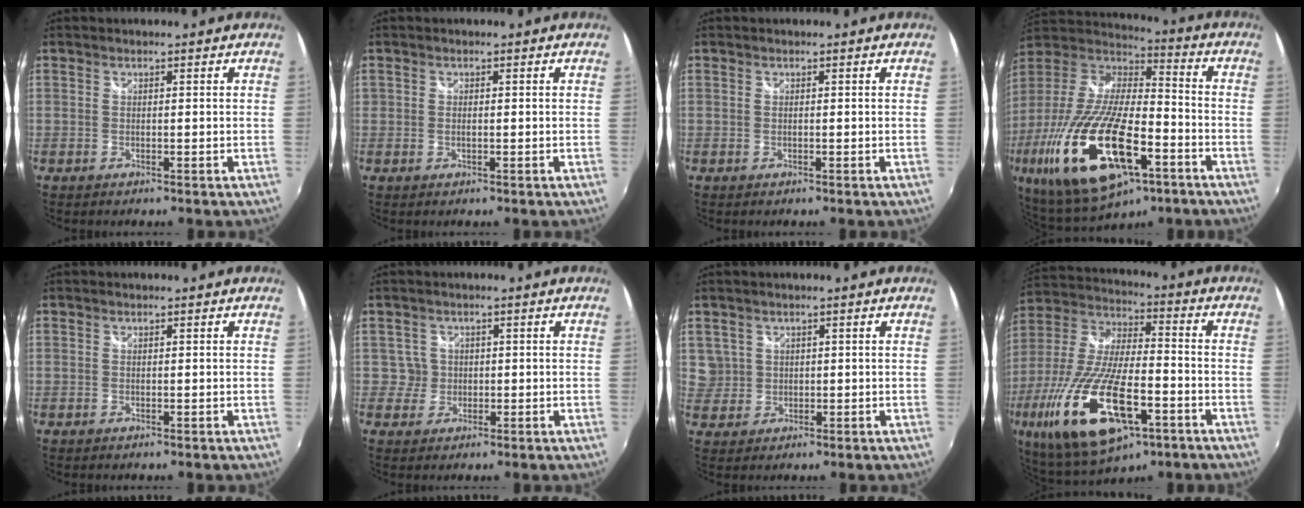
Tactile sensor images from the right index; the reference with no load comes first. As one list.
[{"total": 0.7, "force": [-0.1, 0.5, 0.4], "torque": [-0.009, -0.001, -0.003]}, {"total": 0.0}, {"total": 28.7, "force": [-11.7, 11.4, 23.5], "torque": [-0.487, -0.062, -0.202]}, {"total": 0.0}, {"total": 2.5, "force": [0.1, 2.5, -0.3], "torque": [0.011, 0.012, 0.004]}, {"total": 3.5, "force": [1.1, 3.3, 0.2], "torque": [0.011, 0.010, 0.024]}, {"total": 25.4, "force": [-10.9, 9.8, 20.8], "torque": [-0.437, -0.062, -0.186]}]